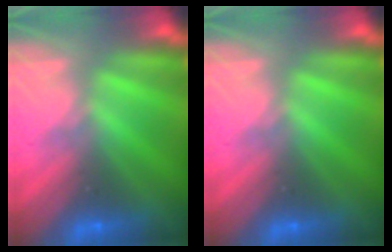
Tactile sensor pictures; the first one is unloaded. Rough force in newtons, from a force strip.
{"total": 0.0}